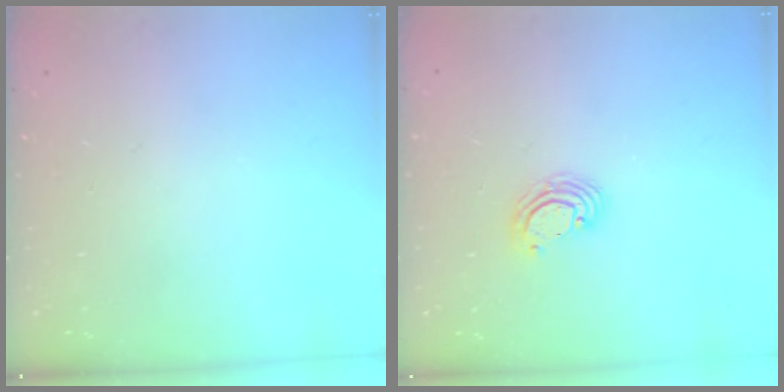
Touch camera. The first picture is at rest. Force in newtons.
{"total": 3.6, "press": 3.6, "slide": 0.2}